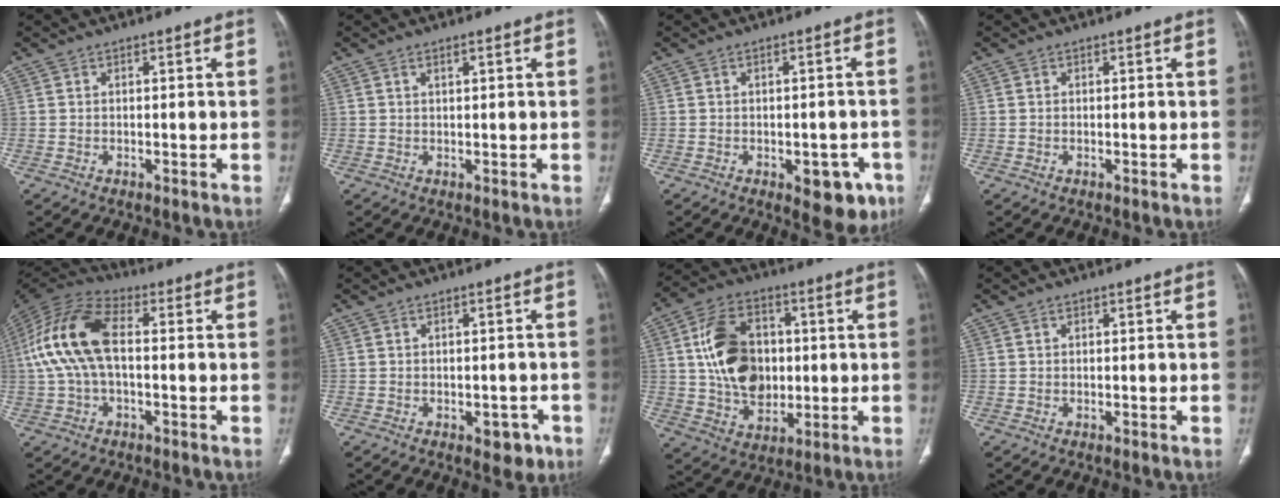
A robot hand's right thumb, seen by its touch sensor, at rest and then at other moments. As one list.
[{"total": 1.2, "force": [0.7, 0.3, 0.9], "torque": [-0.018, 0.001, 0.012]}, {"total": 7.9, "force": [-3.5, 4.0, 5.8], "torque": [-0.042, 0.008, -0.035]}, {"total": 0.0}, {"total": 15.5, "force": [0.8, 8.1, 13.2], "torque": [-0.285, 0.037, 0.009]}, {"total": 3.9, "force": [-1.9, 2.2, 2.6], "torque": [-0.011, 0.006, -0.018]}, {"total": 15.9, "force": [1.6, 11.3, 11.0], "torque": [-0.163, 0.002, 0.032]}, {"total": 0.0}]